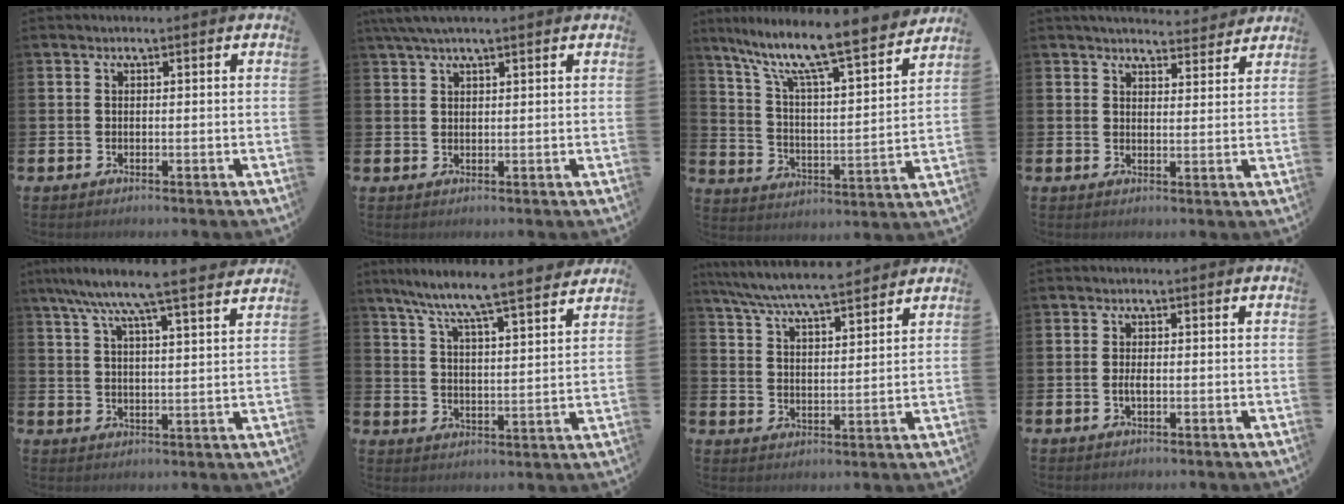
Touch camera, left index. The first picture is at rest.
{"total": 5.0, "force": [4.4, 0.7, 2.4], "torque": [-0.055, -0.006, 0.080]}
{"total": 10.7, "force": [9.2, 0.9, 5.4], "torque": [-0.124, -0.074, 0.148]}
{"total": 4.5, "force": [4.4, 0.9, 0.3], "torque": [-0.006, -0.026, 0.078]}
{"total": 8.1, "force": [7.2, 0.3, 3.7], "torque": [-0.081, -0.043, 0.121]}
{"total": 8.1, "force": [7.7, -0.4, 2.4], "torque": [-0.069, -0.061, 0.130]}
{"total": 7.5, "force": [7.2, 0.4, 2.1], "torque": [-0.069, -0.037, 0.129]}
{"total": 1.5, "force": [-0.2, 0.5, 1.3], "torque": [-0.024, -0.001, -0.004]}